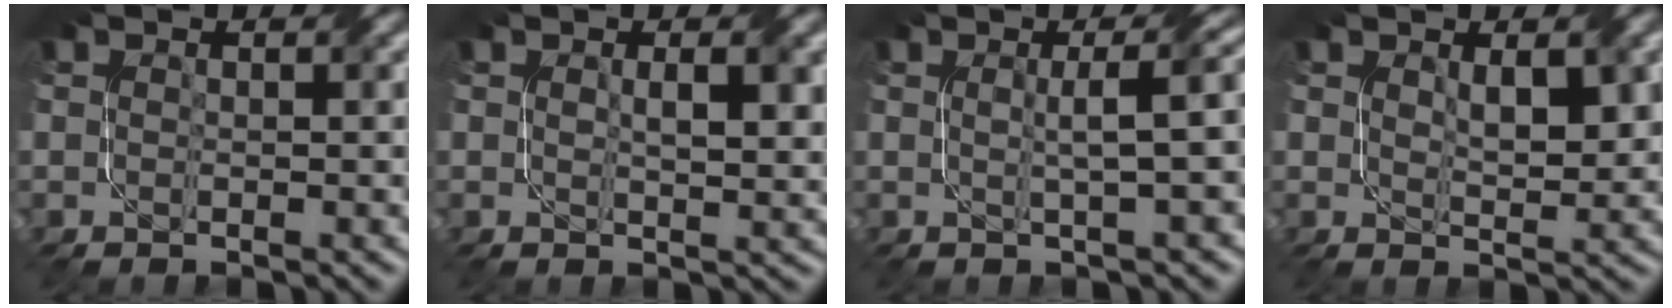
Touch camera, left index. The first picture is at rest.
{"total": 2.9, "force": [0.8, 0.8, 2.7], "torque": [-0.043, -0.001, 0.015]}
{"total": 4.7, "force": [0.5, 1.2, 4.5], "torque": [-0.044, 0.020, 0.006]}
{"total": 2.8, "force": [1.1, 1.2, 2.4], "torque": [-0.041, -0.006, 0.024]}